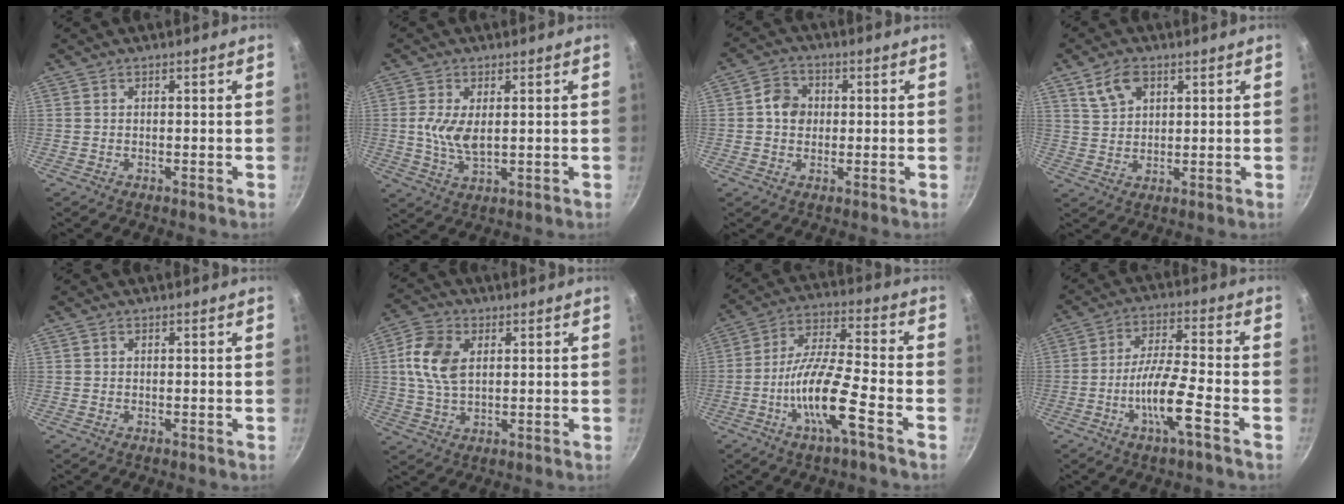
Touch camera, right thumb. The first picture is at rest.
{"total": 6.3, "force": [0.7, 3.1, 5.4], "torque": [-0.106, -0.007, 0.017]}
{"total": 5.2, "force": [0.4, 4.6, 2.5], "torque": [-0.020, 0.009, -0.004]}
{"total": 6.4, "force": [3.3, 4.1, 3.8], "torque": [-0.055, -0.004, 0.065]}
{"total": 0.6, "force": [0.2, 0.4, 0.3], "torque": [-0.003, 0.002, 0.003]}
{"total": 9.6, "force": [2.2, 6.1, 7.1], "torque": [-0.132, 0.005, 0.037]}
{"total": 13.2, "force": [-5.6, 2.7, 11.6], "torque": [-0.215, 0.038, -0.113]}
{"total": 10.0, "force": [-4.3, 1.6, 8.9], "torque": [-0.166, 0.028, -0.083]}